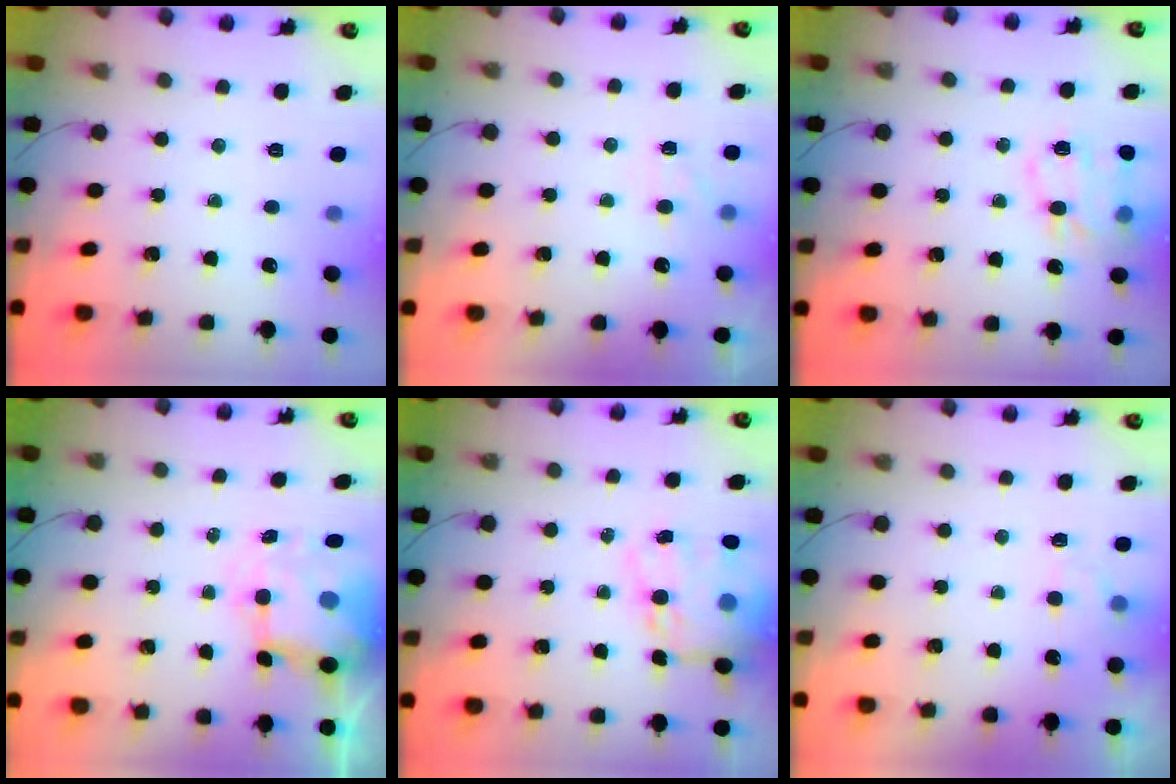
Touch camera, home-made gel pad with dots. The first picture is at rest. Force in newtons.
{"total": 6.5, "press": 6.2, "slide": 1.9}
{"total": 15.9, "press": 15.8, "slide": 1.8}
{"total": 8.1, "press": 8.0, "slide": 1.4}
{"total": 17.3, "press": 16.8, "slide": 4.4}
{"total": 2.7, "press": 2.3, "slide": 1.4}